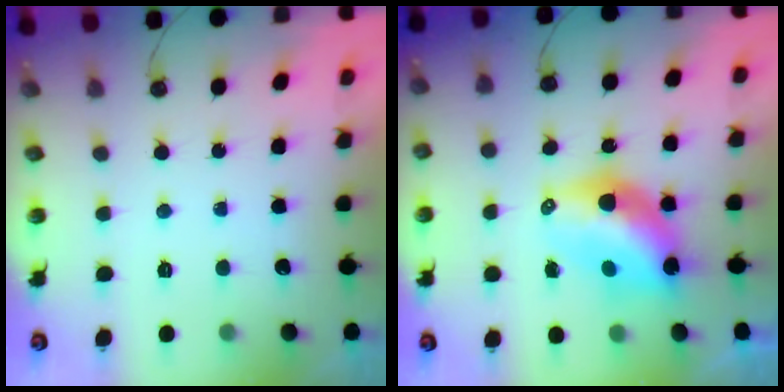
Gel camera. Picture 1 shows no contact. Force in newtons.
{"total": 9.5, "press": 9.4, "slide": 0.8}